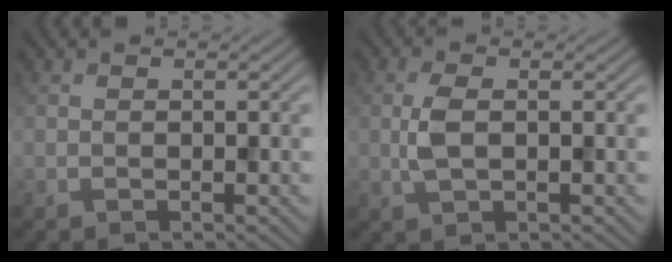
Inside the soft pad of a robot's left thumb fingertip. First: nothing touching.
{"total": 3.2, "force": [0.0, 1.5, 2.8], "torque": [-0.069, 0.001, -0.001]}